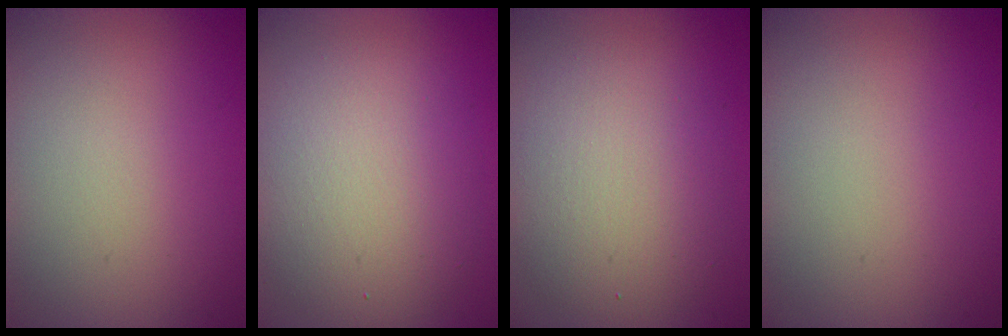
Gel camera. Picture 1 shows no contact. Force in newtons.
{"total": 6.4, "press": 6.4, "slide": 0.2}
{"total": 5.5, "press": 5.5, "slide": 0.3}
{"total": 0.0}